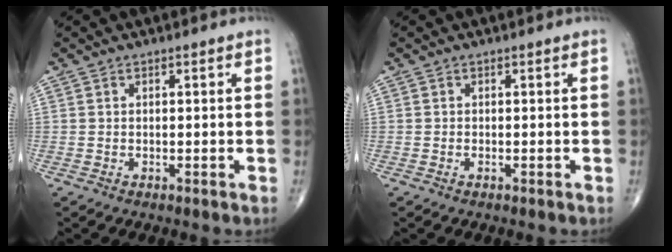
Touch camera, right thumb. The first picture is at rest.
{"total": 0.0}